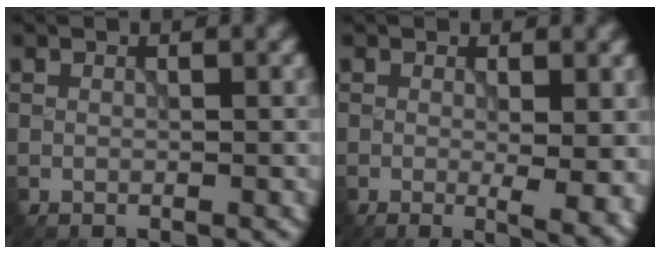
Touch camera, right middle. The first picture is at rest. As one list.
[{"total": 3.9, "force": [-0.3, 1.0, 3.8], "torque": [-0.052, -0.013, -0.002]}]